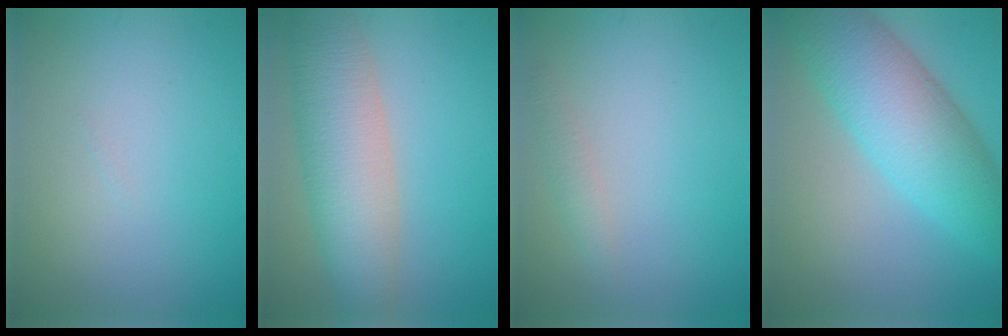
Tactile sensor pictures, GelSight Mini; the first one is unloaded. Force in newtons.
{"total": 7.5, "press": 7.5, "slide": 0.4}
{"total": 1.1, "press": 1.1, "slide": 0.1}
{"total": 8.5, "press": 8.5, "slide": 0.1}